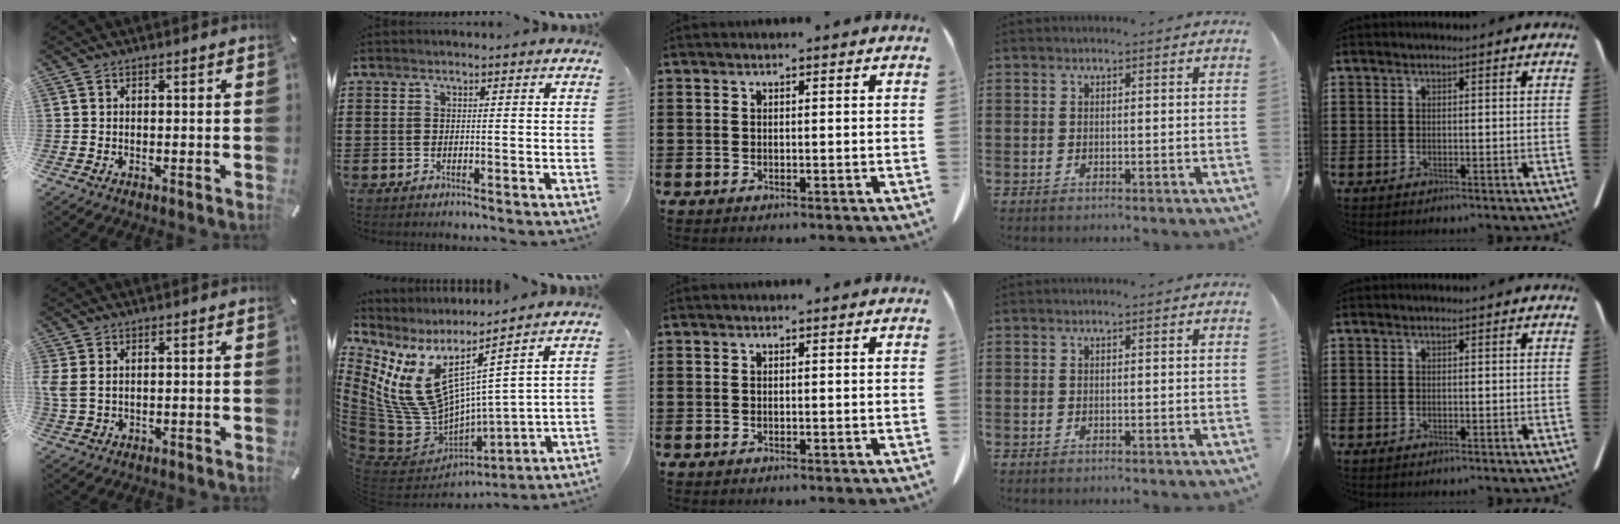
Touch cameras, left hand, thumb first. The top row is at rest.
{"thumb": {"total": 3.2, "force": [0.9, 2.0, 2.3], "torque": [-0.062, -0.003, 0.013]}, "index": {"total": 9.3, "force": [3.1, 5.2, 7.0], "torque": [-0.202, -0.064, 0.047]}}